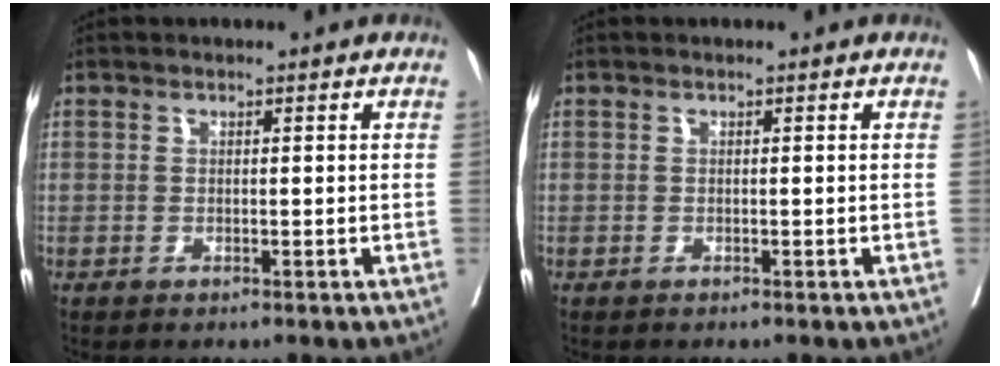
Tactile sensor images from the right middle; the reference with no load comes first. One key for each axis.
{"total": 0.0}